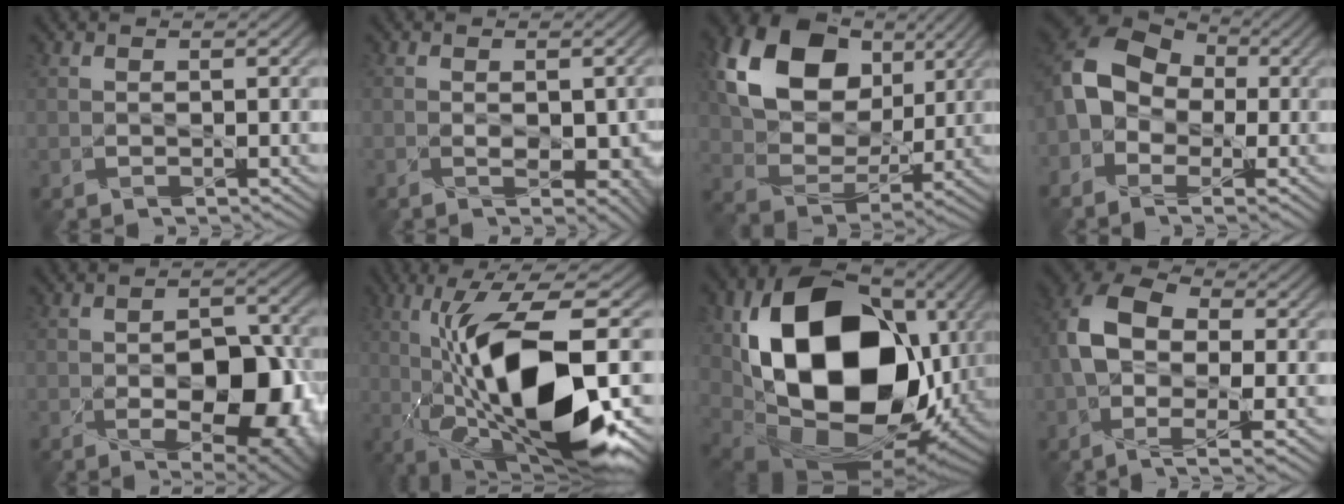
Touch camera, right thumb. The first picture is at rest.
{"total": 3.9, "force": [-0.9, 2.1, 3.2], "torque": [-0.045, -0.013, -0.011]}
{"total": 15.3, "force": [5.9, 10.8, 9.2], "torque": [-0.208, 0.015, 0.119]}
{"total": 10.9, "force": [-1.0, 8.2, 7.1], "torque": [-0.158, 0.007, -0.037]}
{"total": 12.1, "force": [-3.3, 6.5, 9.6], "torque": [-0.117, -0.011, -0.036]}
{"total": 16.0, "force": [-1.4, 5.2, 15.1], "torque": [-0.271, 0.021, -0.027]}
{"total": 20.9, "force": [1.6, 14.7, 14.8], "torque": [-0.335, -0.050, 0.052]}
{"total": 10.2, "force": [-0.2, 5.6, 8.5], "torque": [-0.182, 0.021, -0.018]}